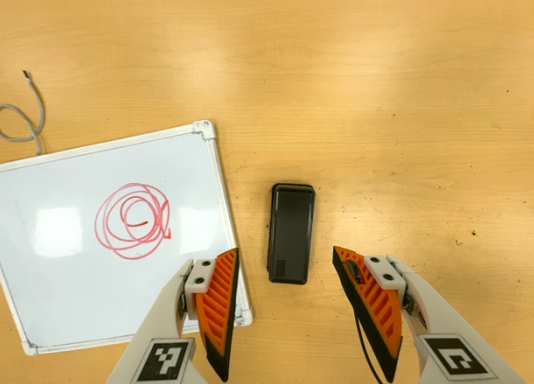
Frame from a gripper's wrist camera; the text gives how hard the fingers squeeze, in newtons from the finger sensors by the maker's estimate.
{"total": 0.0}